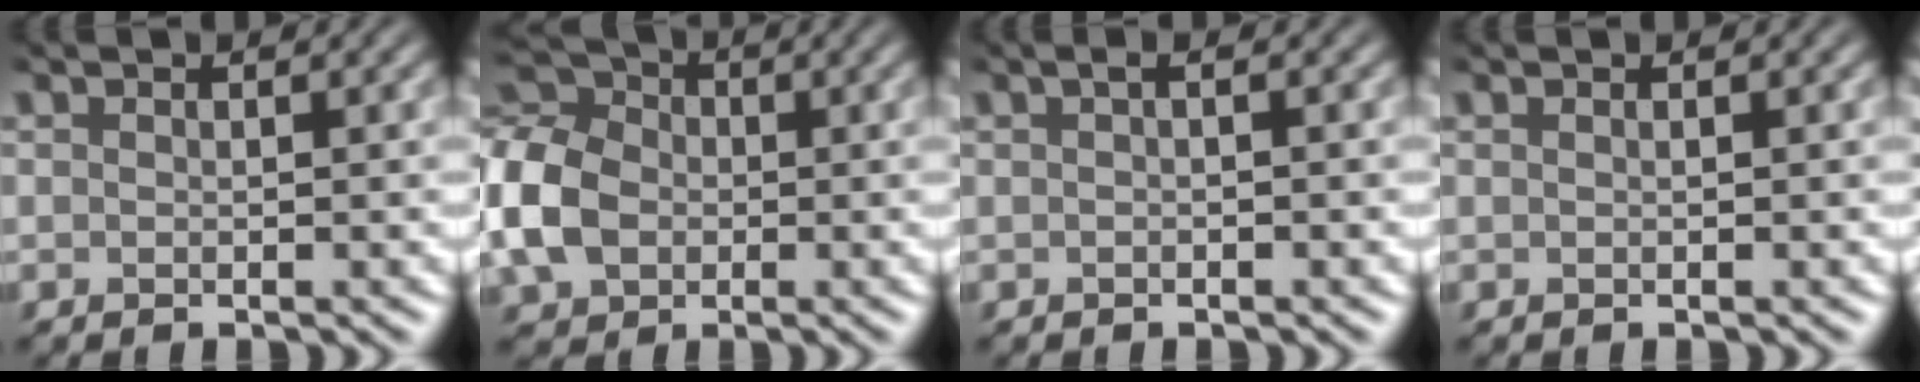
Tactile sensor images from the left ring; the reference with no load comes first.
{"total": 7.8, "force": [-1.8, 6.0, 4.6], "torque": [-0.118, 0.007, -0.056]}
{"total": 0.7, "force": [0.0, 0.1, 0.7], "torque": [-0.013, 0.000, -0.001]}
{"total": 0.0}